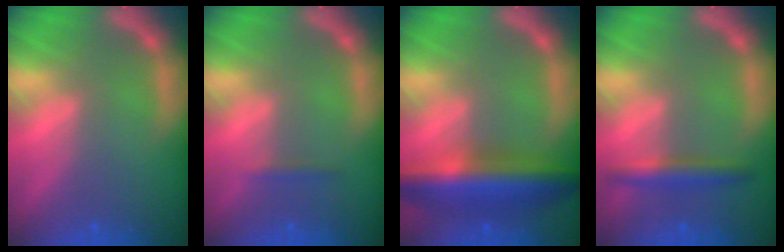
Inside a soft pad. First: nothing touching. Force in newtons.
{"total": 0.9}
{"total": 8.5}
{"total": 3.0}